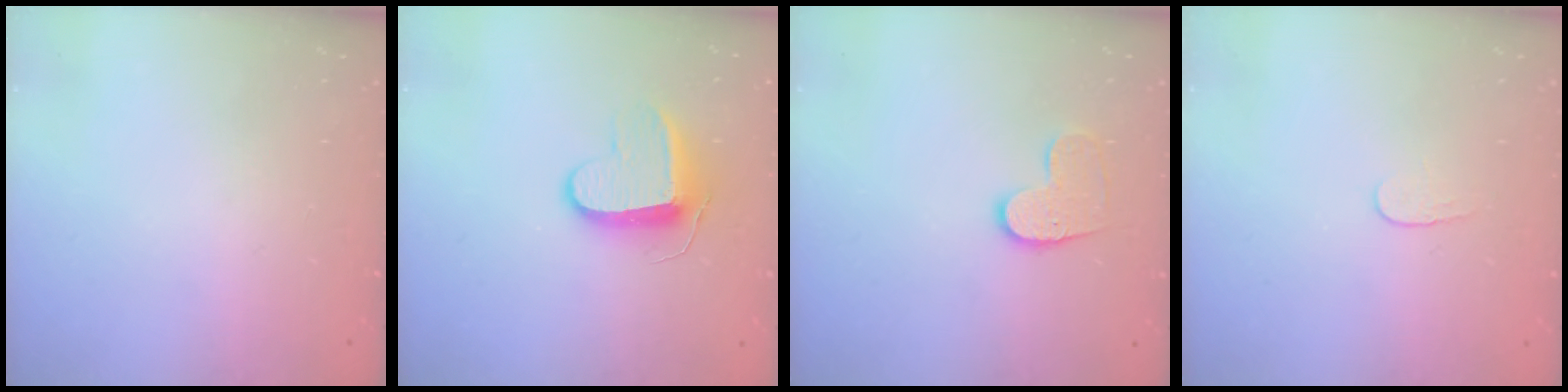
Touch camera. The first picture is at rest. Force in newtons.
{"total": 9.3, "press": 9.3, "slide": 0.3}
{"total": 9.2, "press": 9.2, "slide": 0.3}
{"total": 3.5, "press": 3.4, "slide": 0.4}